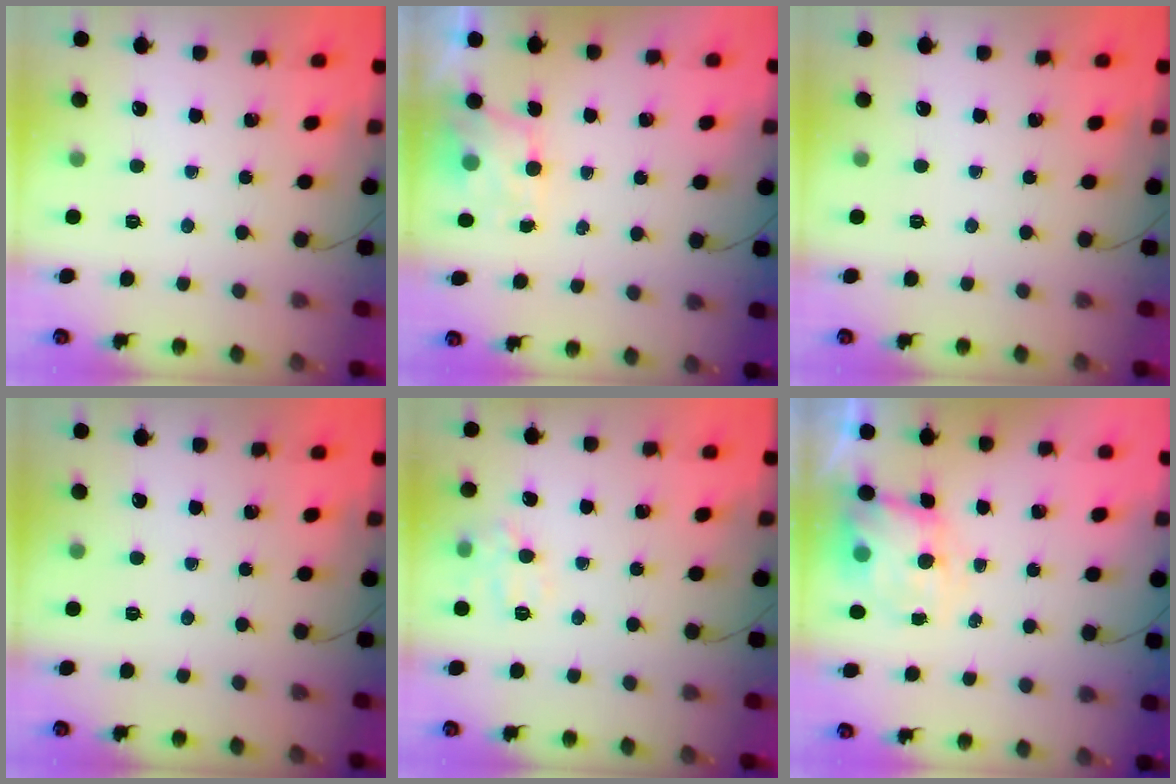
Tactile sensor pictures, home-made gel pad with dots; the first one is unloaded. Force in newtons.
{"total": 4.4, "press": 4.3, "slide": 1.0}
{"total": 0.0}
{"total": 0.0}
{"total": 9.2, "press": 9.1, "slide": 1.1}
{"total": 6.9, "press": 6.8, "slide": 1.1}